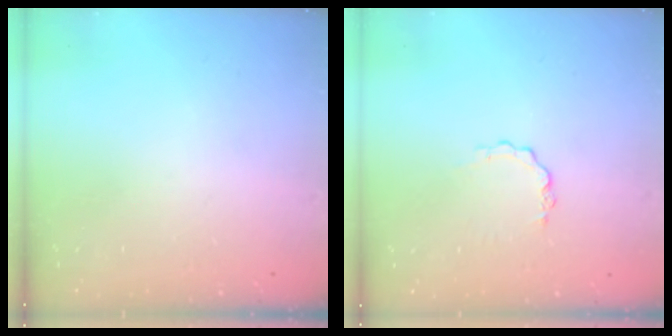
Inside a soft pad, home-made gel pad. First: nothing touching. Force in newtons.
{"total": 2.9, "press": 2.9, "slide": 0.2}